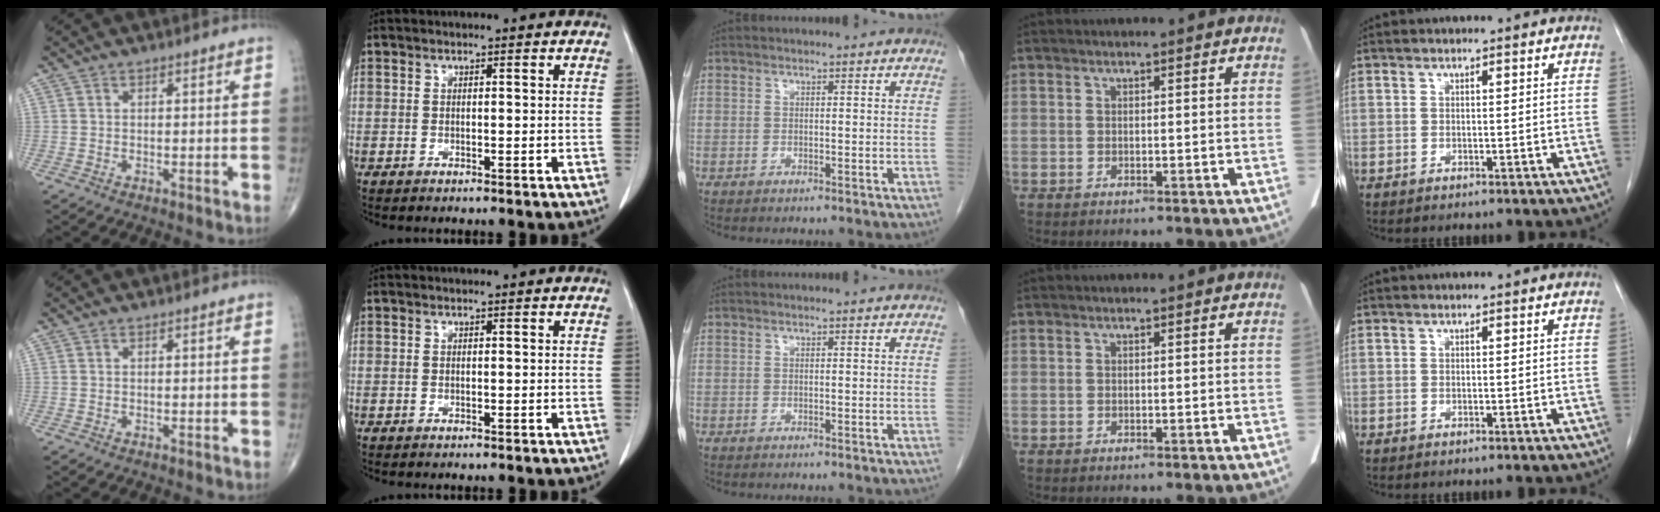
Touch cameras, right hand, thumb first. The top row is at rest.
{}